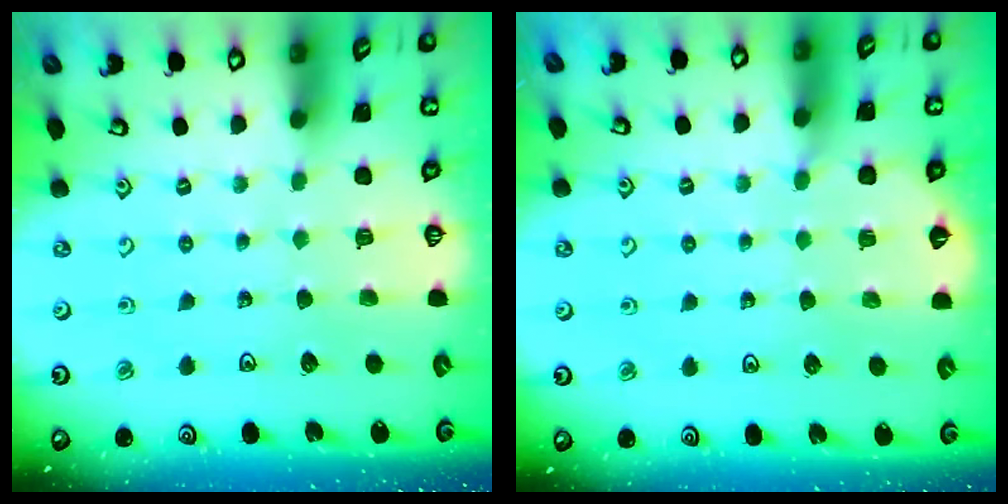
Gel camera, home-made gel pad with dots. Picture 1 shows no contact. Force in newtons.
{"total": 2.9, "press": 2.9, "slide": 0.3}